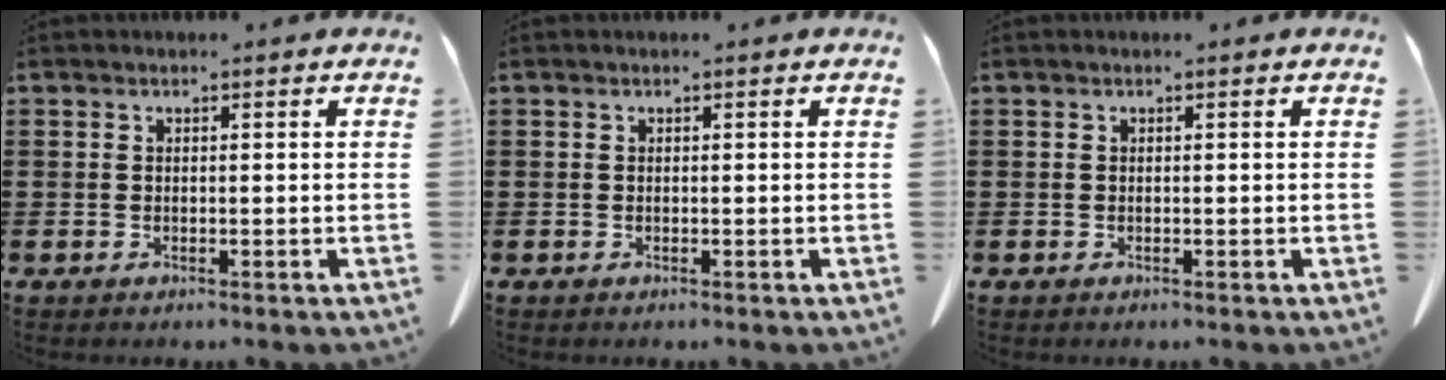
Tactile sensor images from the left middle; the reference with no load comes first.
{"total": 0.0}
{"total": 0.0}